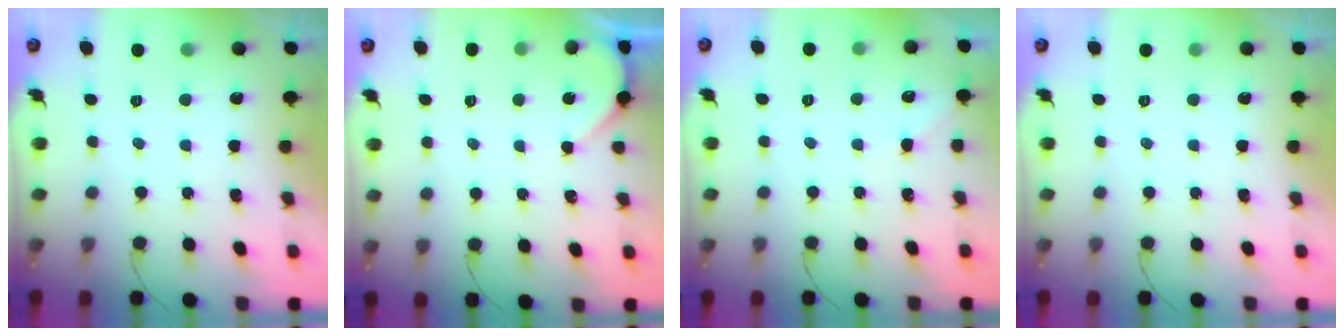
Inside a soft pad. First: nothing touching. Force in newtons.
{"total": 1.6, "press": 1.6, "slide": 0.3}
{"total": 2.2, "press": 2.2, "slide": 0.3}
{"total": 0.0}